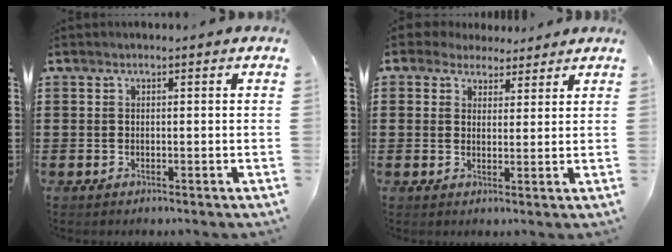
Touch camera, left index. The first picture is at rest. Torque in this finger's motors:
{"motor_torque": [1.06, -1.08, 0.18, 0.03]}